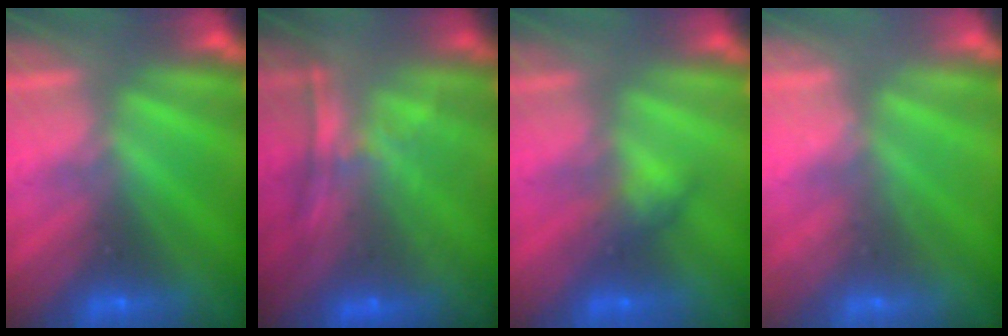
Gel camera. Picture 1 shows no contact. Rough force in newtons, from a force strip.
{"total": 7.2}
{"total": 2.7}
{"total": 2.2}